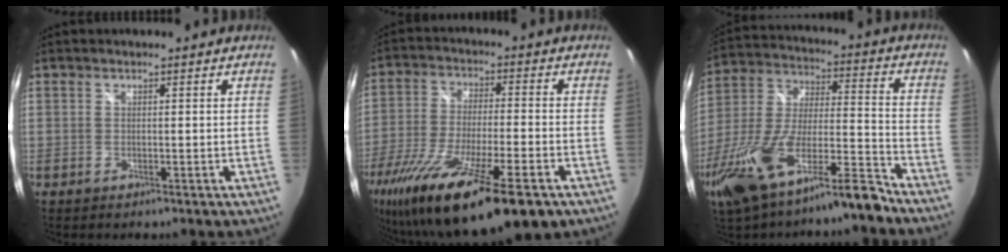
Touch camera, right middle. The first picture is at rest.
{"total": 24.5, "force": [-16.1, 5.1, 17.7], "torque": [-0.340, -0.069, -0.271]}
{"total": 20.1, "force": [-14.5, 4.1, 13.3], "torque": [-0.269, -0.022, -0.258]}